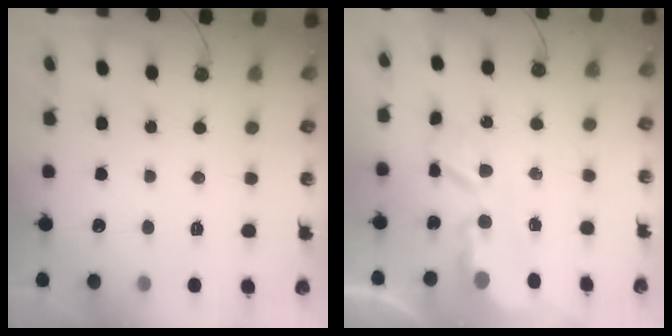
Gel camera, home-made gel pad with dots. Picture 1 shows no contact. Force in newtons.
{"total": 5.4, "press": 5.4, "slide": 0.2}